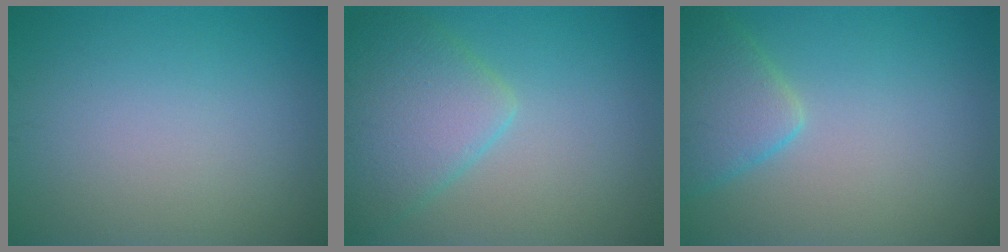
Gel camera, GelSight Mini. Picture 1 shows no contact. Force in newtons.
{"total": 5.4, "press": 5.4, "slide": 0.3}
{"total": 3.7, "press": 3.7, "slide": 0.3}